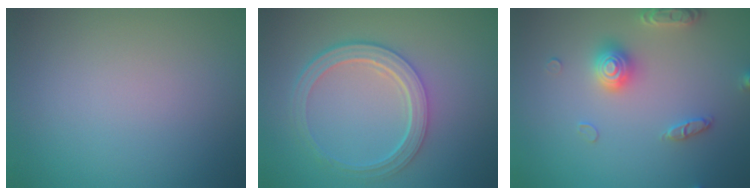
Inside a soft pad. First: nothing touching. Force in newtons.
{"total": 4.8, "press": 3.6, "slide": 3.1}
{"total": 3.0, "press": 3.0, "slide": 0.4}